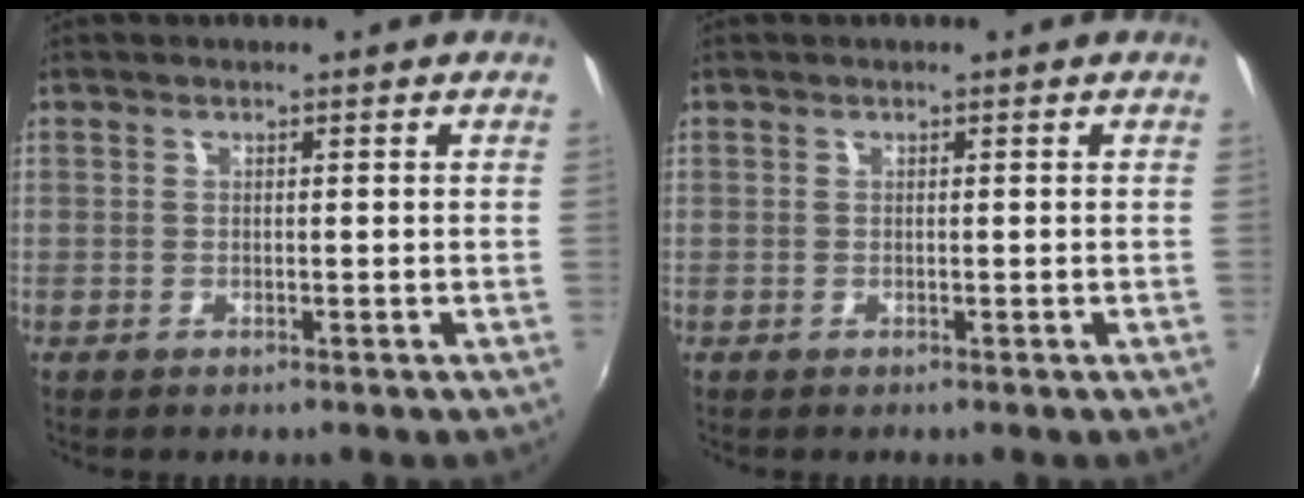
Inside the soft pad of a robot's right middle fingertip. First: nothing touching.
{"total": 0.0}